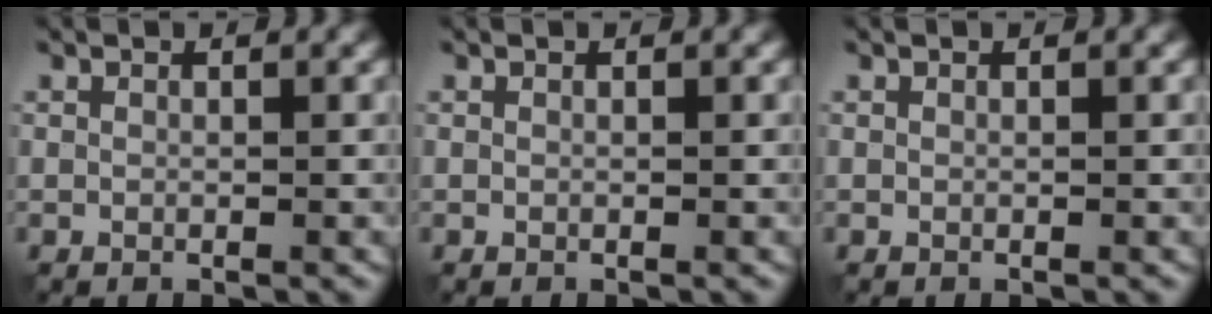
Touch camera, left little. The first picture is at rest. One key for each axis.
{"total": 0.0}
{"total": 0.0}